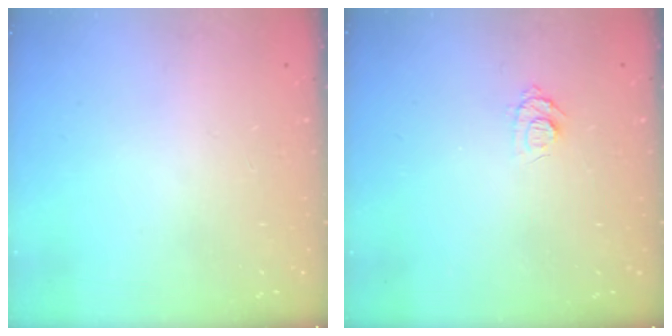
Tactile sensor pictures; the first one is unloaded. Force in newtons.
{"total": 6.2, "press": 6.2, "slide": 0.6}